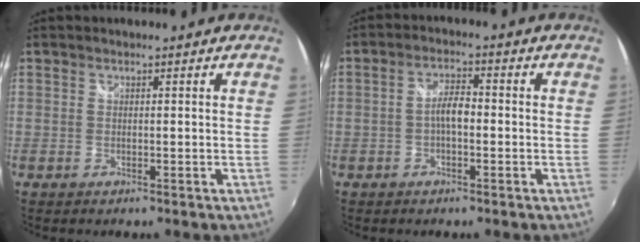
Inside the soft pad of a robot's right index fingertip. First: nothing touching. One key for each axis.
{"total": 3.6, "fx": -1.0, "fy": 1.3, "fz": 3.2, "tx": -0.062, "ty": 0.011, "tz": -0.018}